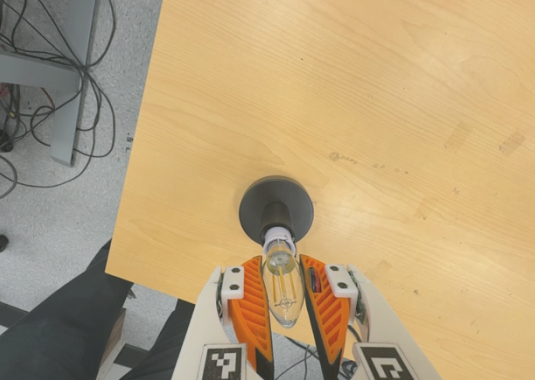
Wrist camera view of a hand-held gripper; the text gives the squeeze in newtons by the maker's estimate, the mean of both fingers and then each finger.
{"total": 13.9, "left": 13.6, "right": 14.3}